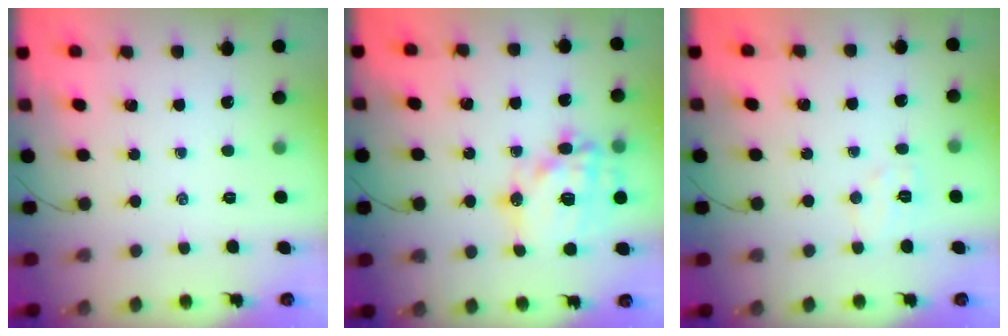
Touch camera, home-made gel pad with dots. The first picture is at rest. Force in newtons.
{"total": 19.1, "press": 18.9, "slide": 3.2}
{"total": 5.0, "press": 4.9, "slide": 1.1}